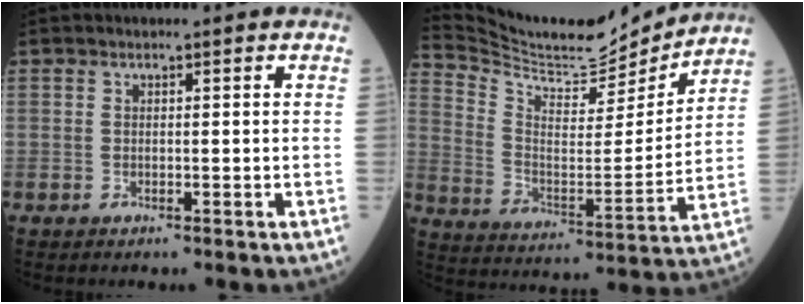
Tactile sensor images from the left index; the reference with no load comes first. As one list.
[{"total": 17.1, "force": [16.6, 1.6, 3.7], "torque": [-0.085, -0.034, 0.264]}]